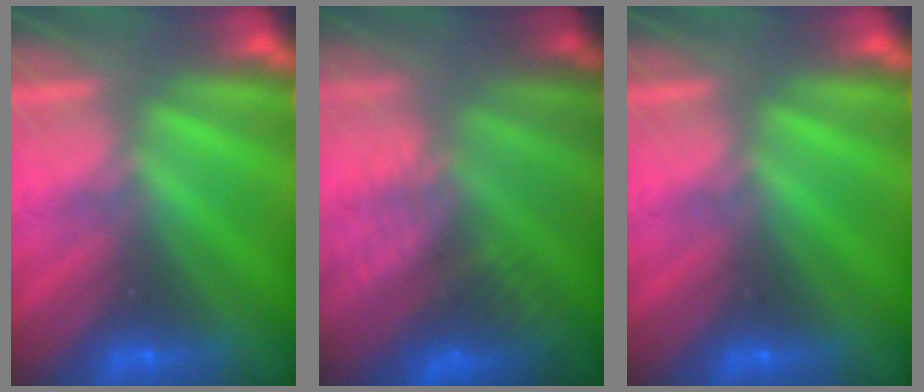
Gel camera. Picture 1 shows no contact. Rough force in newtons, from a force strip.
{"total": 7.3}
{"total": 0.0}